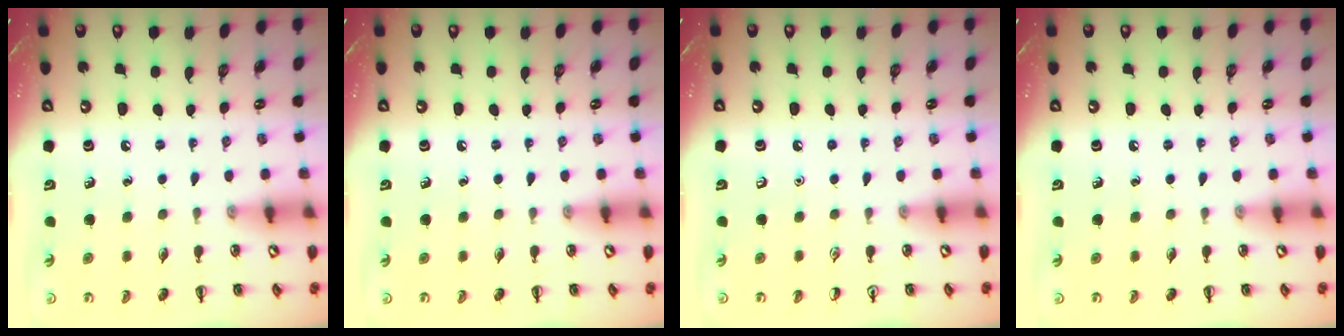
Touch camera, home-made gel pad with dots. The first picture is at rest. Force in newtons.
{"total": 0.0}
{"total": 0.0}
{"total": 0.0}